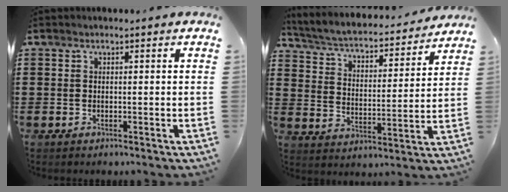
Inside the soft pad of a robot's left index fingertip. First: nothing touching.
{"total": 3.8, "force": [3.5, 0.5, 1.4], "torque": [-0.048, -0.031, 0.049]}